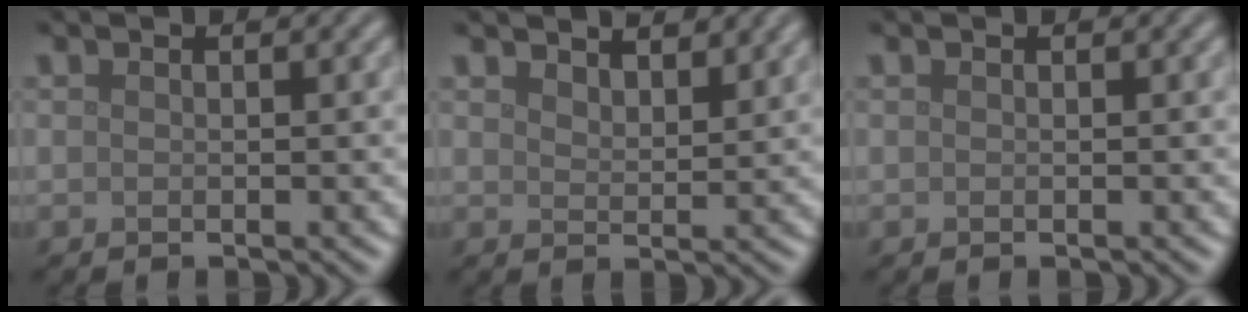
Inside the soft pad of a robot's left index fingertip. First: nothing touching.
{"total": 3.6, "force": [3.3, 0.8, 1.2], "torque": [-0.025, 0.002, 0.048]}
{"total": 0.0}